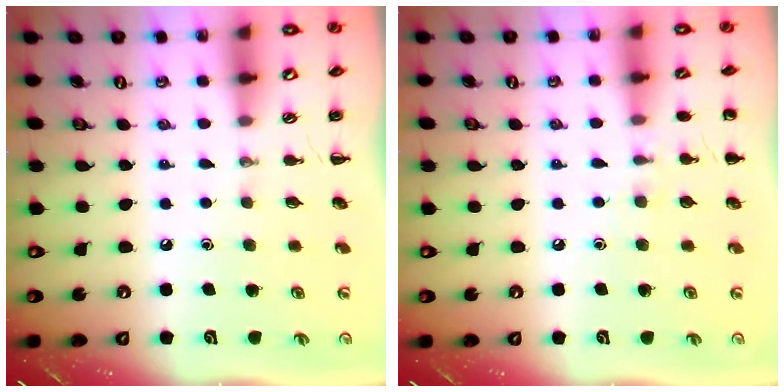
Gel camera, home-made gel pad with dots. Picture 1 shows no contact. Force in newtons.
{"total": 6.4, "press": 6.1, "slide": 1.8}